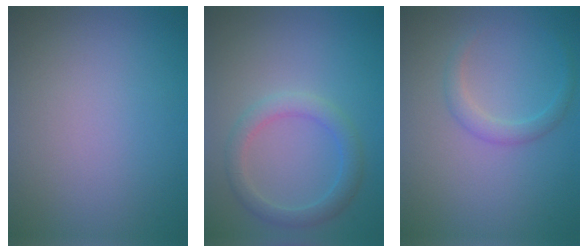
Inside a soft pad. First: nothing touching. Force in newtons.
{"total": 2.7, "press": 2.7, "slide": 0.2}
{"total": 1.7, "press": 1.7, "slide": 0.1}